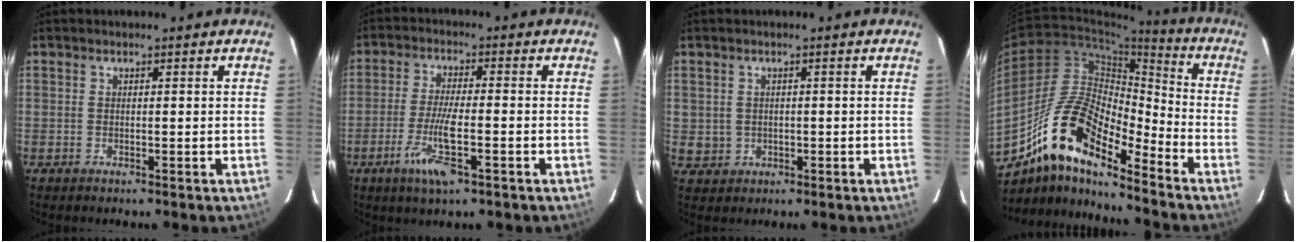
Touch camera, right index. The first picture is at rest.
{"total": 7.3, "force": [-3.4, 0.8, 6.5], "torque": [-0.130, -0.013, -0.059]}
{"total": 2.3, "force": [-0.1, 2.2, 0.4], "torque": [-0.005, 0.002, 0.009]}
{"total": 13.8, "force": [-9.7, 4.0, 9.0], "torque": [-0.170, 0.033, -0.171]}